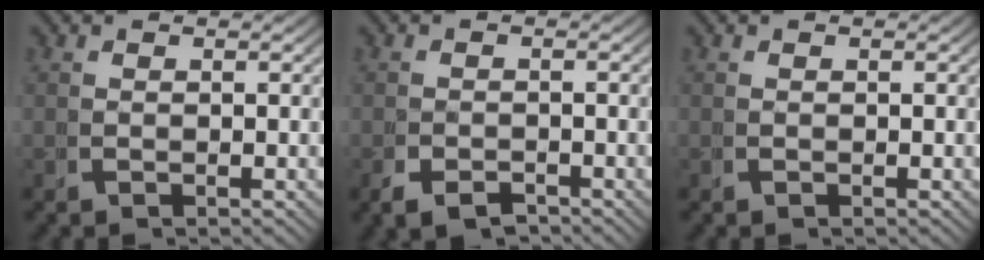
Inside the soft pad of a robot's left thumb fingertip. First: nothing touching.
{"total": 2.1, "force": [-1.5, 1.2, 0.8], "torque": [-0.018, -0.013, -0.022]}
{"total": 0.0}